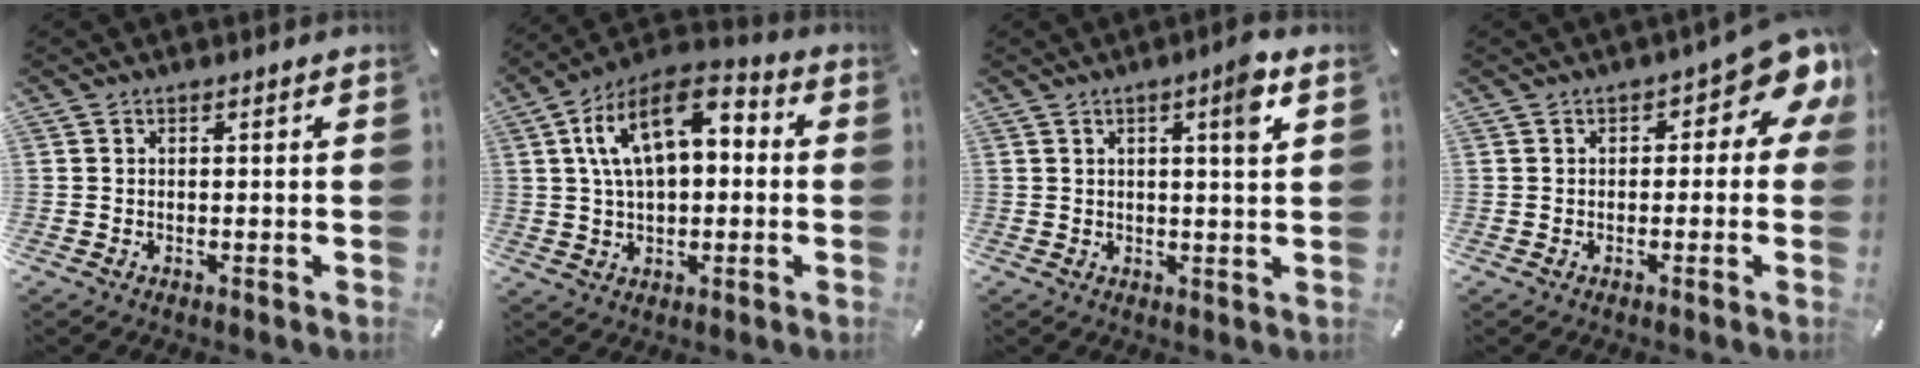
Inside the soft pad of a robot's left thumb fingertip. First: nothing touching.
{"total": 14.2, "force": [4.0, 8.5, 10.7], "torque": [-0.210, 0.000, 0.071]}
{"total": 5.8, "force": [2.4, 0.8, 5.2], "torque": [-0.074, -0.011, 0.030]}
{"total": 8.2, "force": [3.5, 3.7, 6.4], "torque": [-0.080, -0.023, 0.055]}